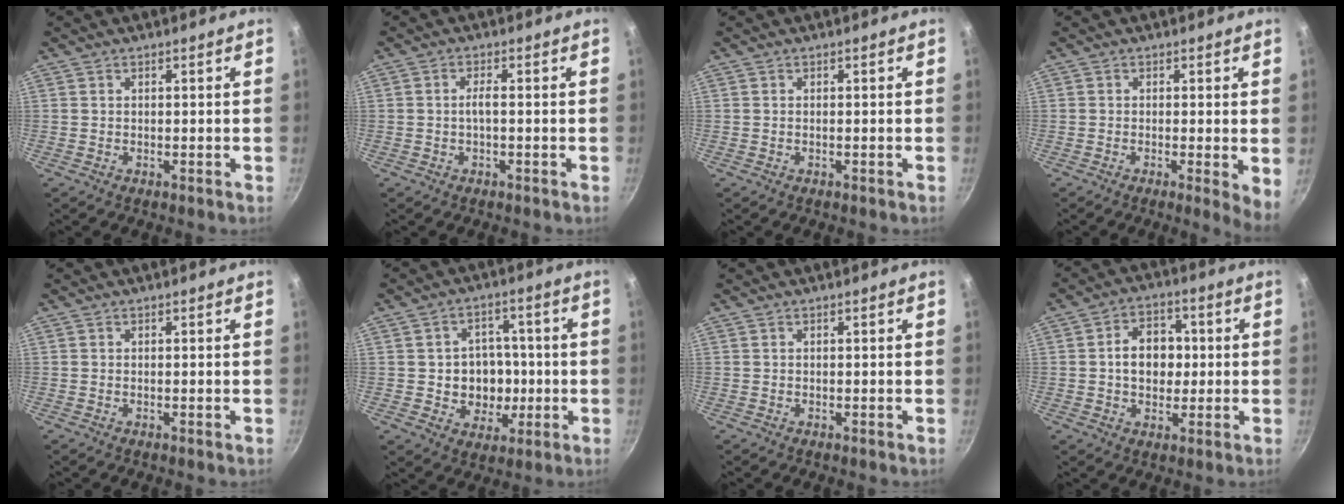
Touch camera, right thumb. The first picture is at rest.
{"total": 1.8, "force": [-0.4, 0.4, 1.7], "torque": [-0.039, 0.010, -0.009]}
{"total": 0.0}
{"total": 4.3, "force": [-0.4, 0.8, 4.2], "torque": [-0.054, -0.012, -0.008]}
{"total": 0.0}
{"total": 9.6, "force": [-0.8, 8.4, 4.6], "torque": [-0.030, 0.011, -0.003]}
{"total": 0.0}
{"total": 8.7, "force": [0.4, 6.7, 5.6], "torque": [-0.053, 0.012, 0.001]}